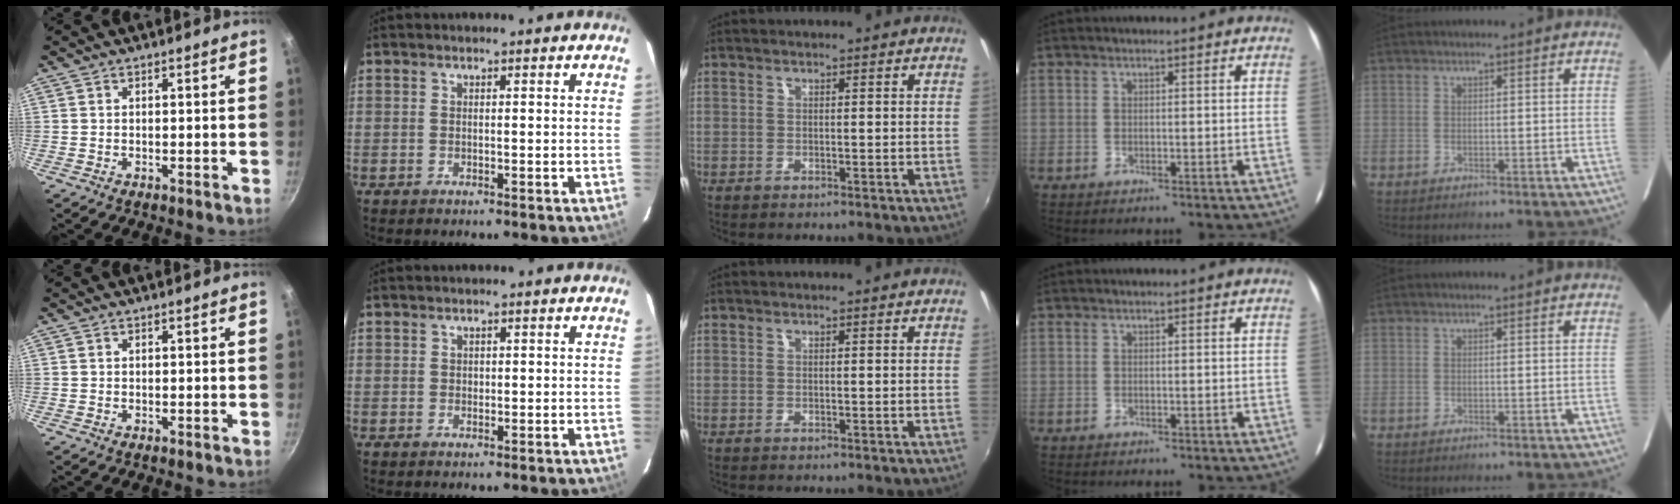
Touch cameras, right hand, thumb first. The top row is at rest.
{"index": {"total": 0.7, "force": [0.2, 0.6, 0.1], "torque": [0.003, 0.003, 0.003]}}